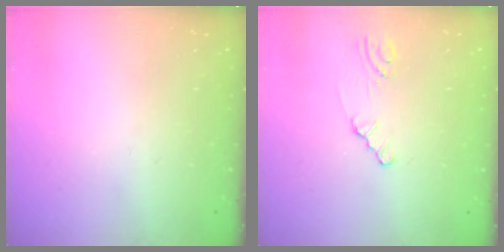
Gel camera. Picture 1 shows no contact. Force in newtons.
{"total": 1.2, "press": 1.2, "slide": 0.2}